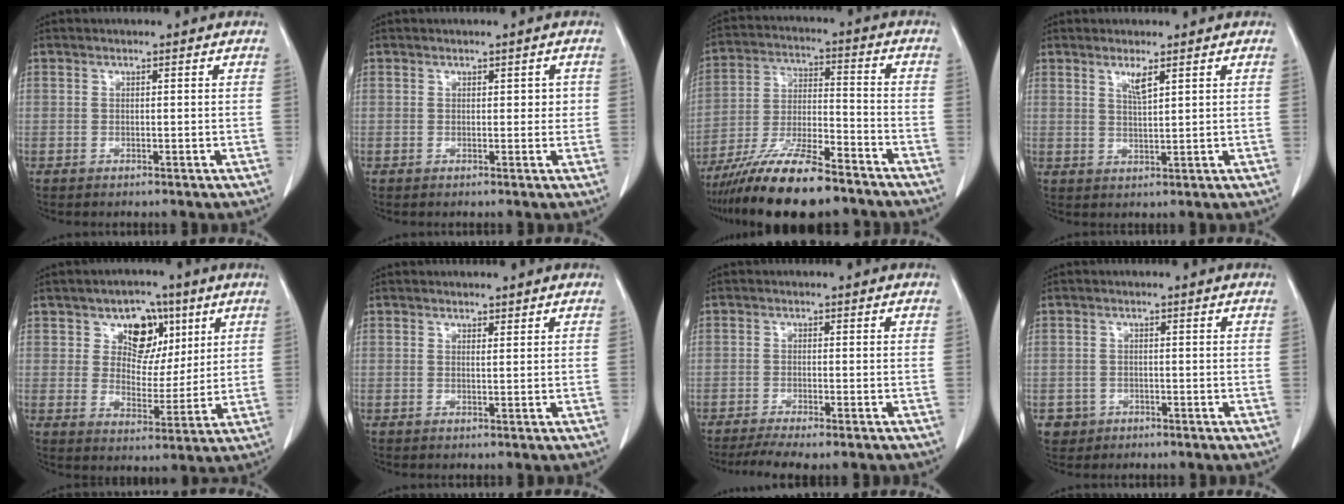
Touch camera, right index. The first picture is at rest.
{"total": 1.6, "force": [0.3, 1.1, 1.1], "torque": [-0.006, 0.004, 0.004]}
{"total": 16.2, "force": [-12.8, 2.8, 9.4], "torque": [-0.187, -0.015, -0.225]}
{"total": 2.5, "force": [1.5, 0.1, 2.0], "torque": [-0.042, -0.005, 0.032]}
{"total": 8.3, "force": [4.0, 5.8, 4.3], "torque": [-0.054, 0.013, 0.065]}
{"total": 0.6, "force": [0.5, 0.1, 0.2], "torque": [-0.005, -0.005, 0.008]}
{"total": 6.6, "force": [-5.4, 0.7, 3.6], "torque": [-0.050, -0.009, -0.086]}
{"total": 2.7, "force": [-1.1, 2.4, -0.1], "torque": [0.004, 0.010, -0.019]}